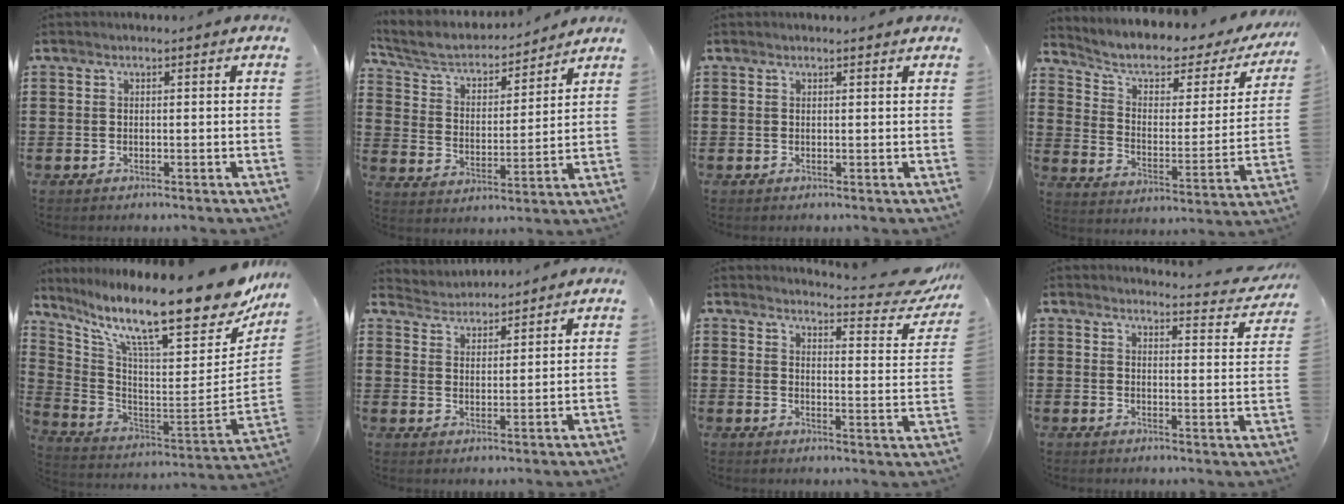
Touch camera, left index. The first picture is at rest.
{"total": 5.1, "force": [4.4, 1.6, 1.8], "torque": [-0.058, -0.028, 0.070]}
{"total": 0.6, "force": [0.5, 0.1, 0.3], "torque": [-0.006, 0.000, 0.010]}
{"total": 5.6, "force": [3.5, 2.5, 3.6], "torque": [-0.081, -0.022, 0.051]}
{"total": 15.1, "force": [10.9, 1.3, 10.4], "torque": [-0.195, -0.087, 0.175]}
{"total": 3.3, "force": [3.2, 0.5, -0.6], "torque": [-0.003, -0.014, 0.059]}
{"total": 5.0, "force": [4.6, 0.0, 1.9], "torque": [-0.034, -0.037, 0.072]}
{"total": 3.4, "force": [3.2, 0.0, 0.9], "torque": [-0.025, -0.026, 0.053]}